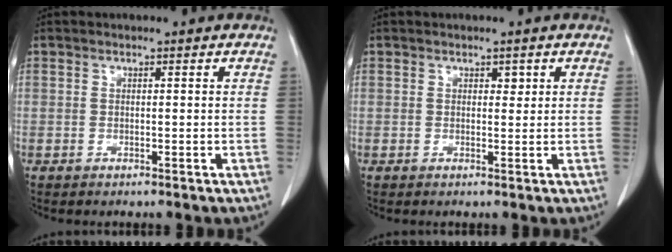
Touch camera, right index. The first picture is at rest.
{"total": 1.0, "force": [0.5, 0.6, 0.6], "torque": [-0.004, -0.002, 0.006]}